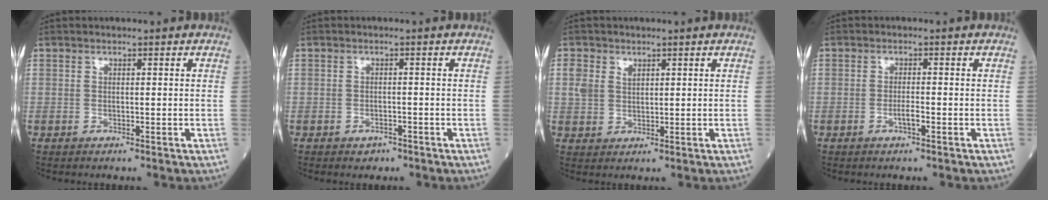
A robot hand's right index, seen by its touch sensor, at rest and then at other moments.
{"total": 1.6, "force": [-1.1, 1.0, 0.5], "torque": [-0.008, 0.002, -0.014]}
{"total": 3.6, "force": [1.4, 2.5, 2.2], "torque": [-0.058, 0.014, 0.034]}
{"total": 1.6, "force": [-0.7, 0.1, 1.4], "torque": [-0.026, 0.001, -0.014]}